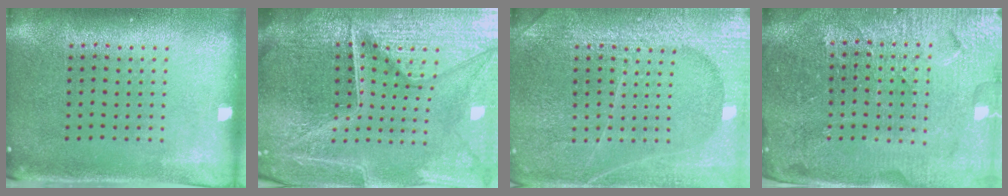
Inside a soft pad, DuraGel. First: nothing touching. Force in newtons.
{"total": 6.8, "press": 6.0, "slide": 3.2}
{"total": 4.9, "press": 4.9, "slide": 0.5}
{"total": 5.1, "press": 4.7, "slide": 1.9}